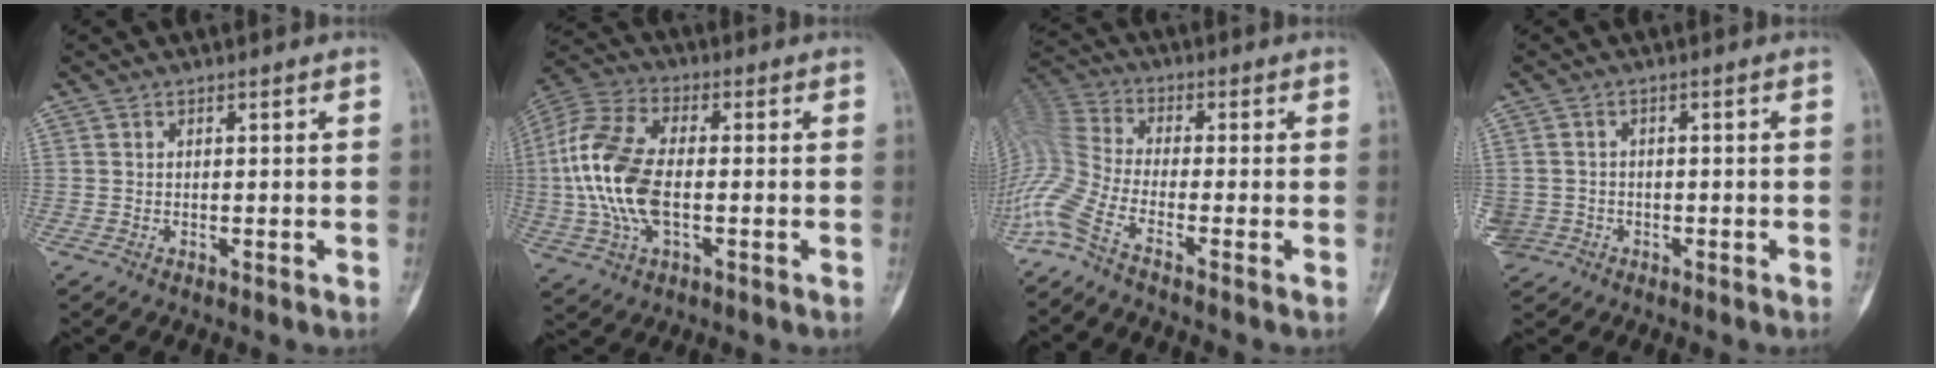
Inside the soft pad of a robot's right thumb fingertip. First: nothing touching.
{"total": 16.0, "force": [-1.1, 8.2, 13.6], "torque": [-0.306, 0.015, -0.023]}
{"total": 10.4, "force": [-6.2, 2.6, 7.9], "torque": [-0.206, 0.023, -0.141]}
{"total": 4.5, "force": [-1.6, 4.1, 0.7], "torque": [-0.020, 0.015, -0.025]}